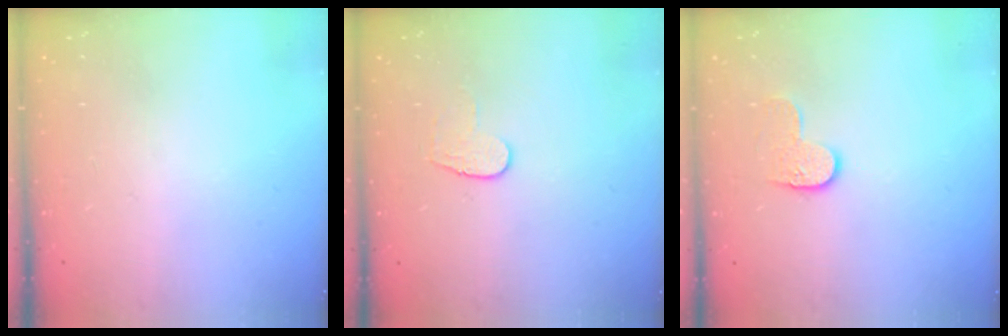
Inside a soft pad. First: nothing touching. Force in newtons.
{"total": 6.6, "press": 6.6, "slide": 0.6}
{"total": 6.0, "press": 6.0, "slide": 0.5}